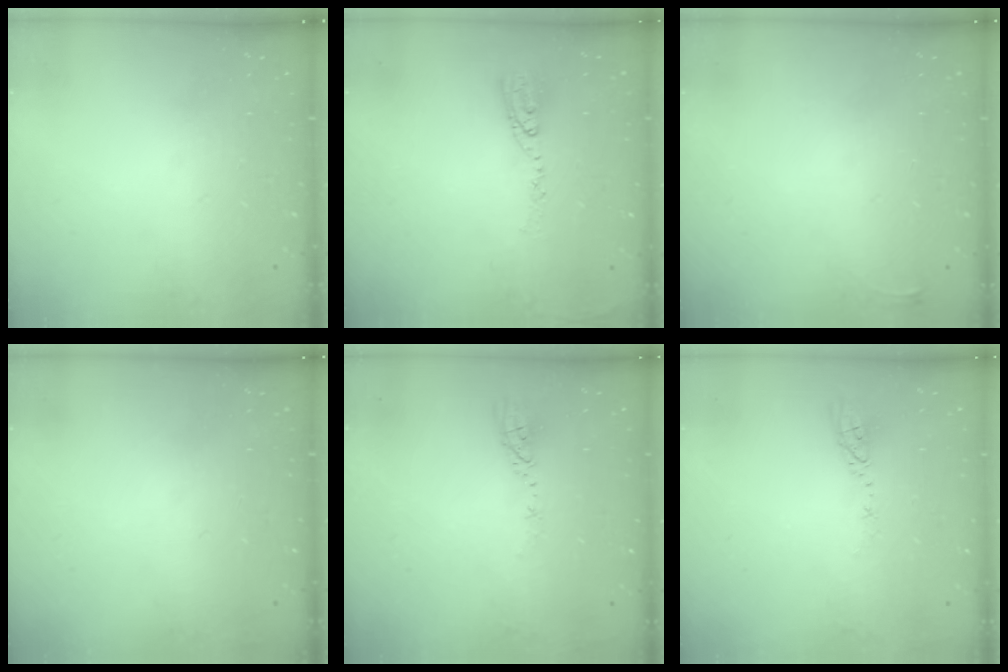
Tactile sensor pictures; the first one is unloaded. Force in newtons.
{"total": 6.8, "press": 6.8, "slide": 0.6}
{"total": 2.6, "press": 2.6, "slide": 0.6}
{"total": 2.8, "press": 2.2, "slide": 1.7}
{"total": 3.5, "press": 3.5, "slide": 0.1}
{"total": 3.7, "press": 3.6, "slide": 0.3}